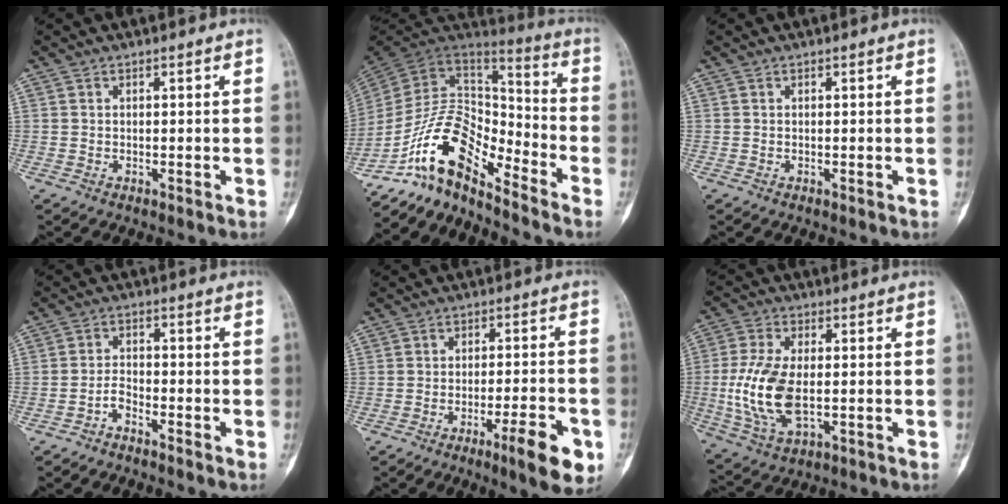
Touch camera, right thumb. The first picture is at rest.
{"total": 15.2, "force": [-11.3, 6.0, 8.3], "torque": [-0.134, 0.105, -0.215]}
{"total": 0.0}
{"total": 2.5, "force": [-2.1, 0.8, 1.1], "torque": [-0.023, 0.021, -0.042]}
{"total": 9.5, "force": [-4.5, 1.8, 8.2], "torque": [-0.113, 0.014, -0.059]}
{"total": 12.9, "force": [-1.2, 6.6, 11.1], "torque": [-0.239, -0.007, -0.017]}